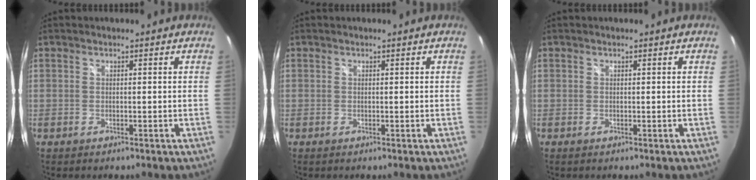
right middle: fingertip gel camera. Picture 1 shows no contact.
{"total": 0.0}
{"total": 0.0}